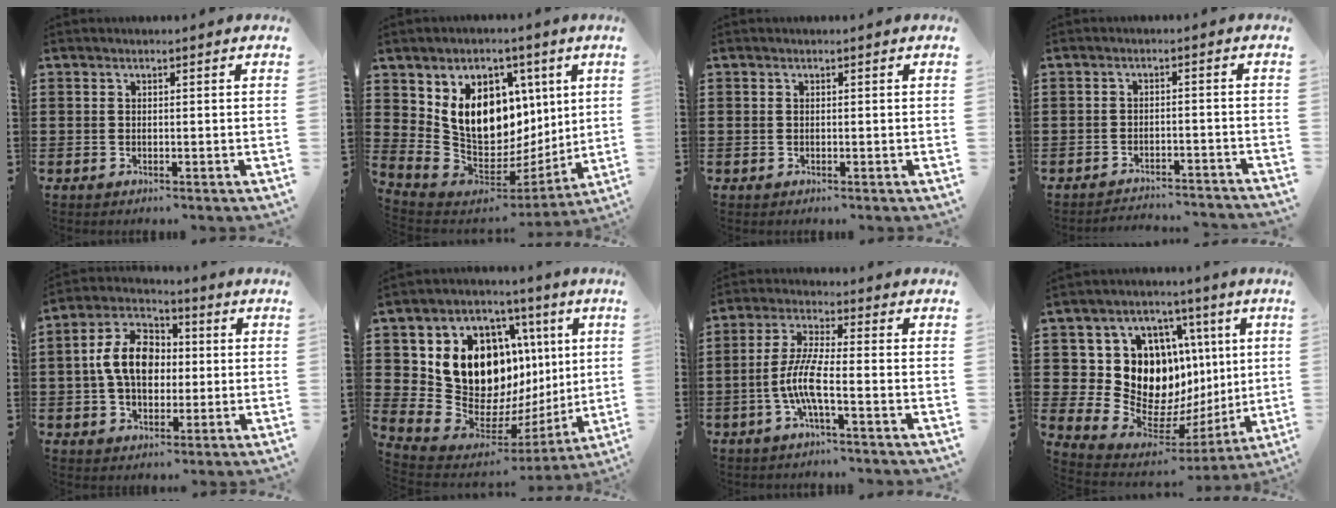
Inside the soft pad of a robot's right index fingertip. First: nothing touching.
{"total": 12.7, "force": [4.6, 9.6, 7.0], "torque": [-0.167, -0.042, 0.096]}
{"total": 0.0}
{"total": 2.8, "force": [-2.8, 0.1, 0.1], "torque": [-0.008, 0.000, -0.060]}
{"total": 9.8, "force": [0.2, 6.8, 7.0], "torque": [-0.155, 0.015, -0.002]}
{"total": 15.3, "force": [3.7, 11.8, 8.9], "torque": [-0.186, -0.052, 0.078]}
{"total": 6.9, "force": [-2.4, 1.2, 6.4], "torque": [-0.158, -0.017, -0.057]}
{"total": 14.6, "force": [3.0, 12.2, 7.4], "torque": [-0.155, -0.046, 0.069]}